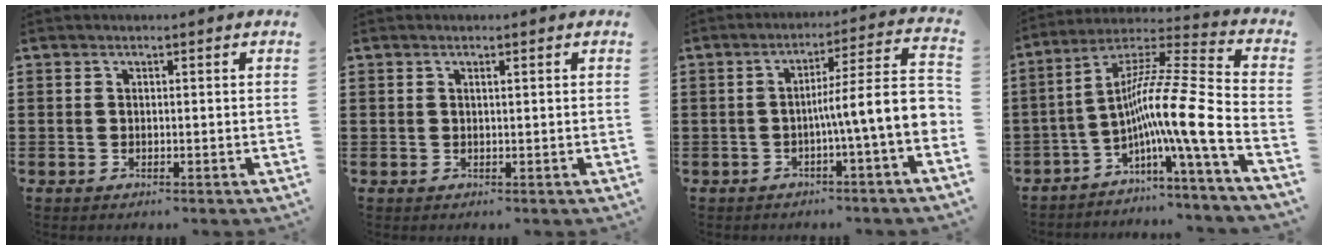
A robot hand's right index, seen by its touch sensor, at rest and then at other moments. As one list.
[{"total": 0.6, "force": [0.2, 0.1, 0.5], "torque": [-0.011, 0.000, 0.005]}, {"total": 9.3, "force": [-1.7, 0.5, 9.1], "torque": [-0.144, -0.024, -0.036]}, {"total": 14.3, "force": [-4.2, 1.1, 13.6], "torque": [-0.259, -0.019, -0.092]}]